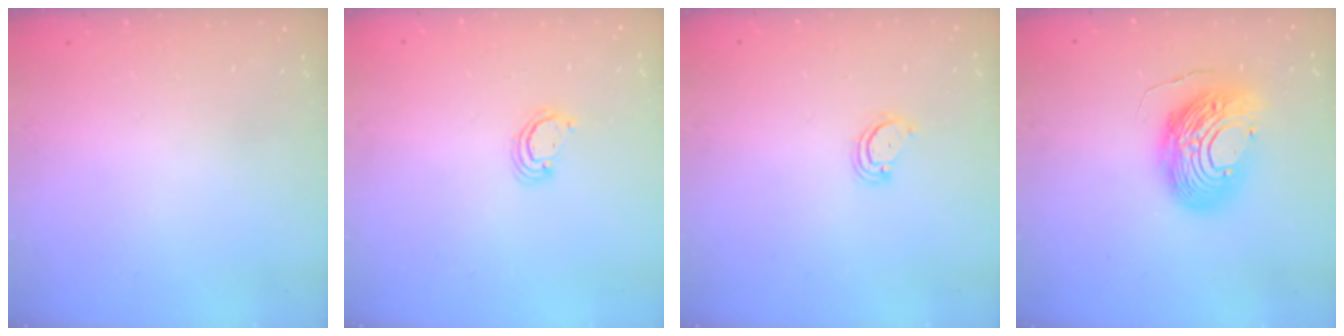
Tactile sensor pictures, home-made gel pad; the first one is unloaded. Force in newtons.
{"total": 2.6, "press": 2.5, "slide": 0.3}
{"total": 3.5, "press": 3.5, "slide": 0.3}
{"total": 14.5, "press": 14.4, "slide": 1.5}